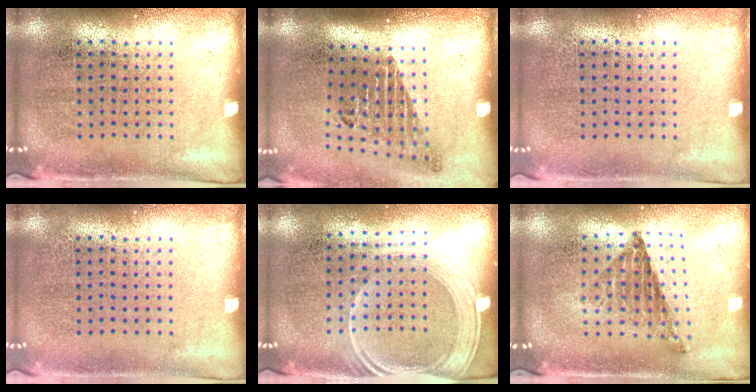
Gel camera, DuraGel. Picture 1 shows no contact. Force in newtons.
{"total": 1.8, "press": 1.2, "slide": 1.3}
{"total": 0.0}
{"total": 0.0}
{"total": 1.8, "press": 1.6, "slide": 1.0}
{"total": 0.9, "press": 0.9, "slide": 0.0}